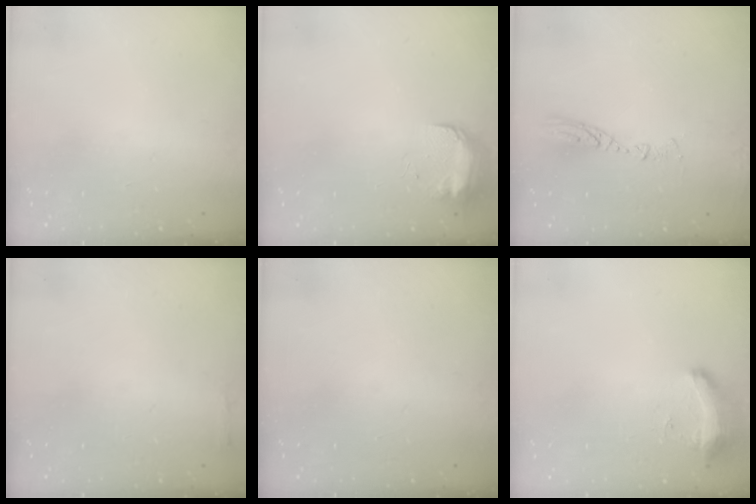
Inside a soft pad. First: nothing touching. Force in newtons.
{"total": 8.9, "press": 8.9, "slide": 0.8}
{"total": 8.0, "press": 8.0, "slide": 0.7}
{"total": 2.3, "press": 2.3, "slide": 0.5}
{"total": 1.0, "press": 0.0, "slide": 1.0}
{"total": 8.8, "press": 8.8, "slide": 0.7}